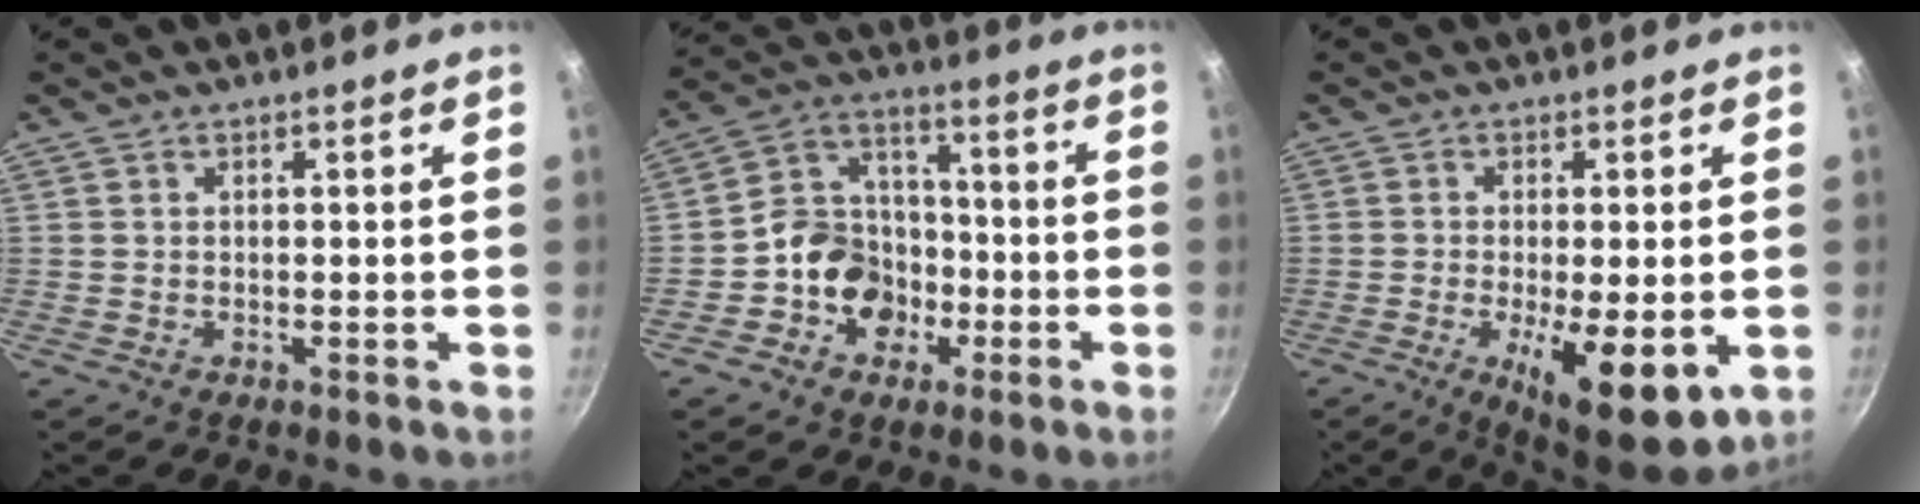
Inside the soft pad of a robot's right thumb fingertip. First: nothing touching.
{"total": 12.4, "force": [-4.0, 10.3, 5.6], "torque": [-0.054, 0.049, -0.076]}
{"total": 13.7, "force": [-4.1, 4.9, 12.1], "torque": [-0.174, -0.019, -0.047]}